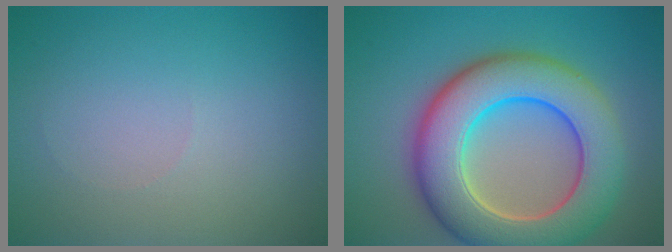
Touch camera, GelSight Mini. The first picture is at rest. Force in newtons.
{"total": 11.1, "press": 11.1, "slide": 0.8}